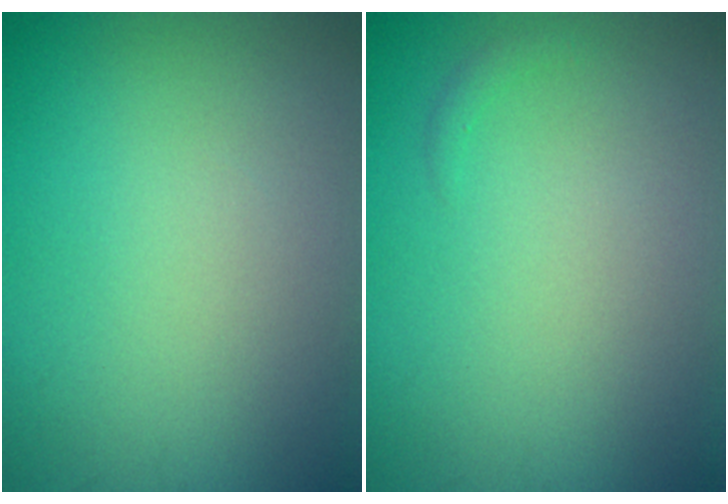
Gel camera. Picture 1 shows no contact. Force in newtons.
{"total": 0.5, "press": 0.5, "slide": 0.1}